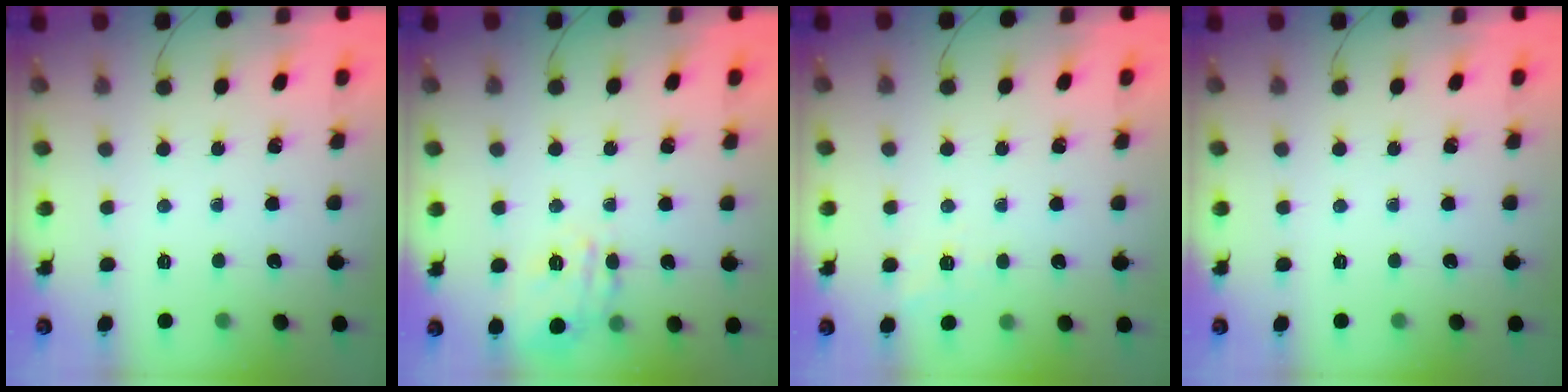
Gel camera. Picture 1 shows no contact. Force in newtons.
{"total": 6.0, "press": 5.9, "slide": 0.9}
{"total": 1.6, "press": 0.2, "slide": 1.6}
{"total": 0.0}